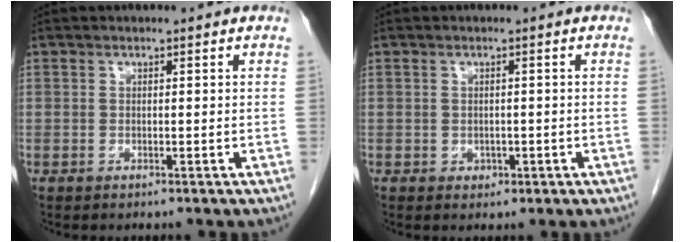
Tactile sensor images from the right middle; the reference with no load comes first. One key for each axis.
{"total": 1.3, "fx": -0.3, "fy": 1.0, "fz": 0.7, "tx": -0.013, "ty": 0.000, "tz": 0.002}